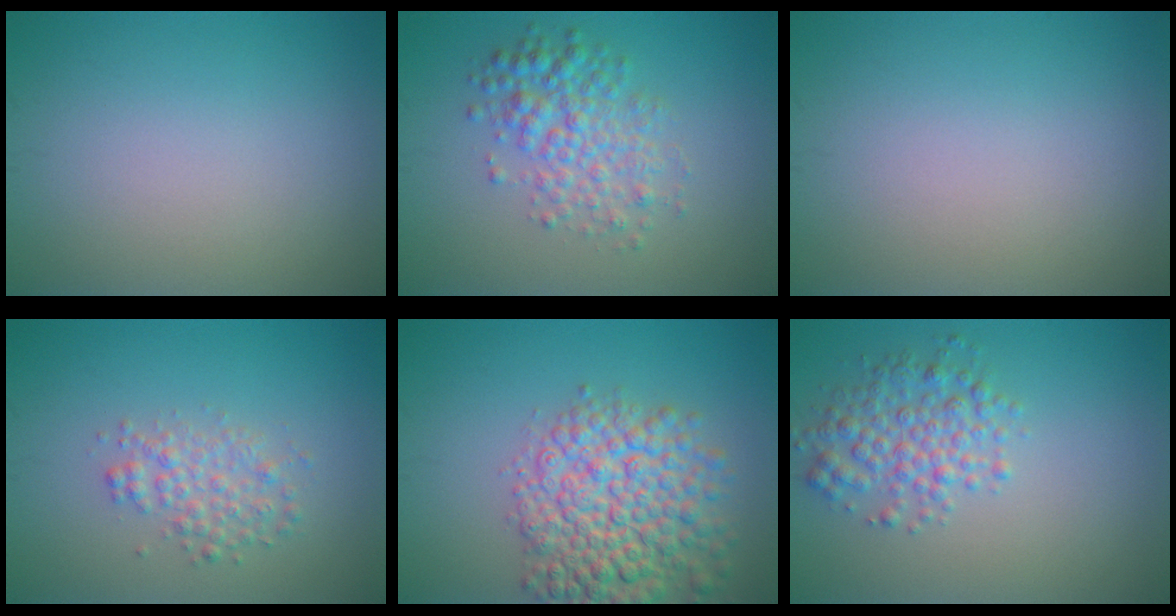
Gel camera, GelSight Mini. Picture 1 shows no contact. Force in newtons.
{"total": 4.0, "press": 4.0, "slide": 0.0}
{"total": 0.0}
{"total": 2.5, "press": 2.5, "slide": 0.1}
{"total": 8.2, "press": 8.2, "slide": 0.3}
{"total": 3.6, "press": 3.6, "slide": 0.0}